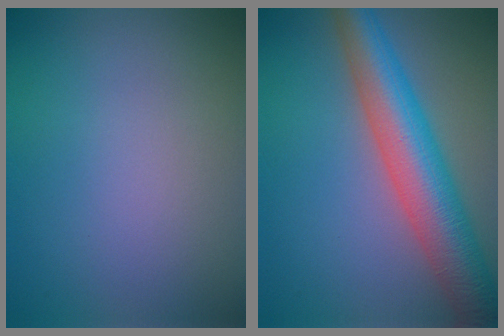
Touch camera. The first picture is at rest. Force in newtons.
{"total": 8.4, "press": 8.4, "slide": 0.3}